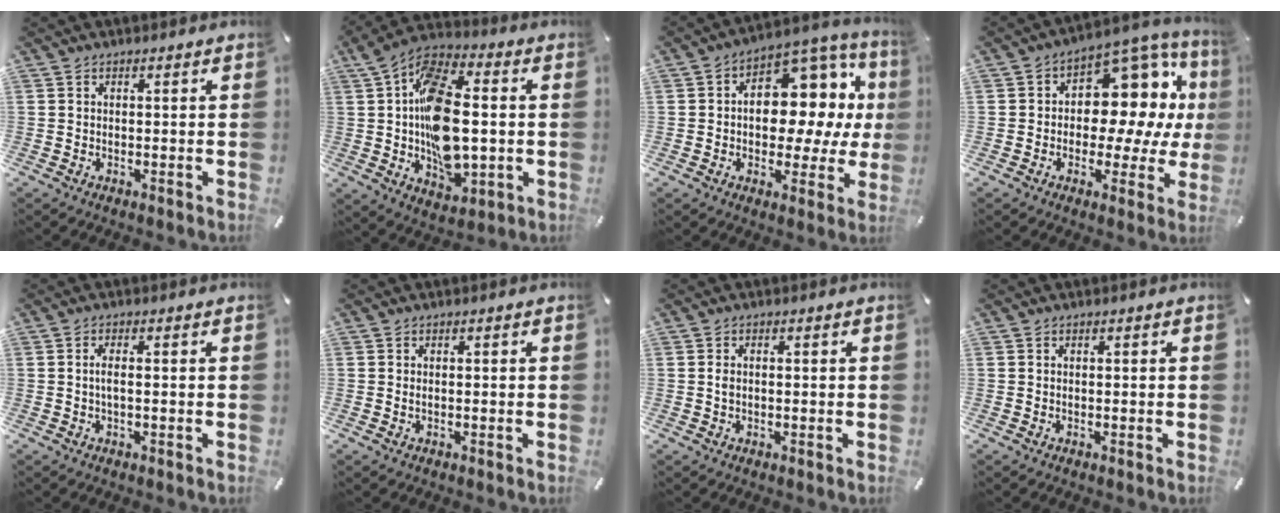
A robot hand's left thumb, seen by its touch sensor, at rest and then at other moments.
{"total": 19.5, "force": [-0.4, 11.6, 15.6], "torque": [-0.280, 0.006, -0.006]}
{"total": 13.1, "force": [1.9, 9.5, 8.8], "torque": [-0.109, -0.029, 0.039]}
{"total": 12.2, "force": [2.9, 8.9, 7.8], "torque": [-0.098, -0.045, 0.056]}
{"total": 2.5, "force": [-0.1, 0.4, 2.4], "torque": [-0.047, -0.003, -0.004]}
{"total": 0.8, "force": [-0.1, 0.4, 0.7], "torque": [-0.014, 0.000, -0.003]}
{"total": 1.4, "force": [-0.1, 0.7, 1.2], "torque": [-0.023, 0.002, -0.003]}
{"total": 0.0}